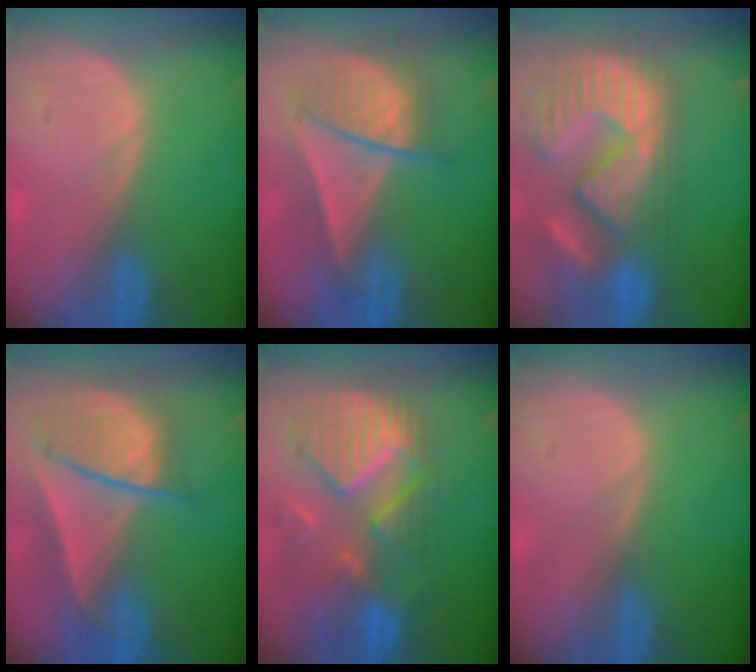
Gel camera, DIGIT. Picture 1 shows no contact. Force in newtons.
{"total": 7.4, "press": 7.2, "slide": 1.6}
{"total": 14.9, "press": 12.4, "slide": 8.2}
{"total": 8.9, "press": 7.9, "slide": 4.2}
{"total": 11.6, "press": 10.2, "slide": 5.5}
{"total": 0.0}